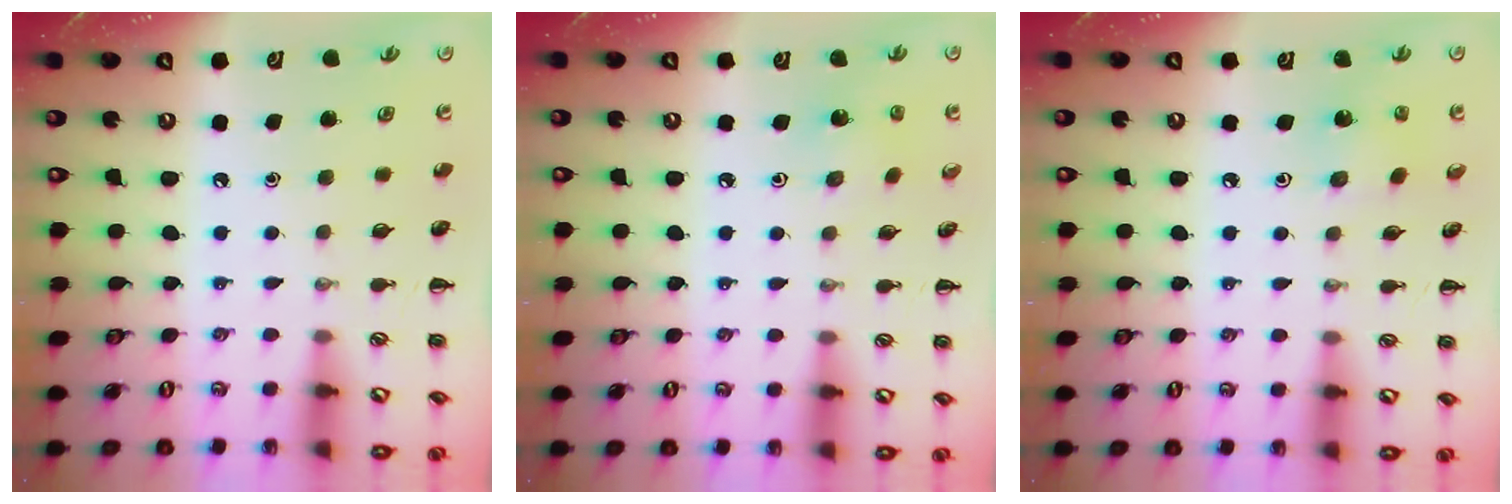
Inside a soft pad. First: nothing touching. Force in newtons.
{"total": 2.7, "press": 2.5, "slide": 0.9}
{"total": 1.8, "press": 1.7, "slide": 0.8}